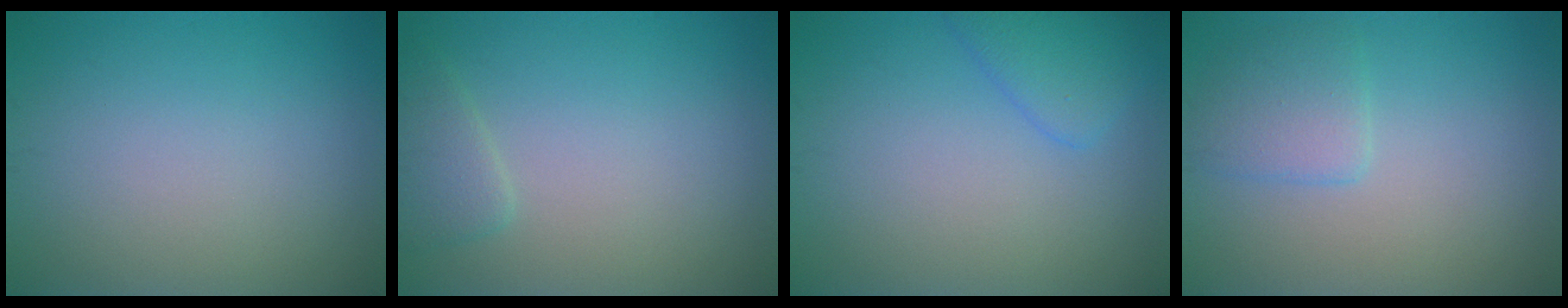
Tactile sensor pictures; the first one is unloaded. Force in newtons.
{"total": 1.9, "press": 1.9, "slide": 0.2}
{"total": 2.5, "press": 2.5, "slide": 0.2}
{"total": 2.6, "press": 2.6, "slide": 0.1}